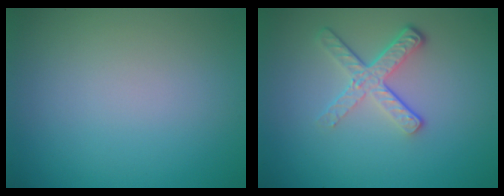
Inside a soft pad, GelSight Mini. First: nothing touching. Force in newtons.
{"total": 3.9, "press": 2.7, "slide": 2.8}